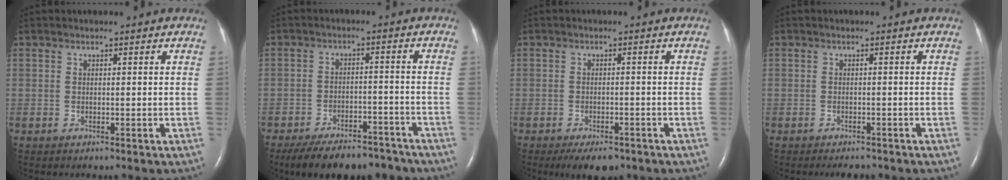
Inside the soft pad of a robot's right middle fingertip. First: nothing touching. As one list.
[{"total": 13.1, "force": [-10.9, 5.0, 5.2], "torque": [-0.081, 0.004, -0.157]}, {"total": 5.3, "force": [-3.9, 2.1, 2.9], "torque": [-0.040, -0.004, -0.056]}, {"total": 2.3, "force": [-2.0, 0.7, 0.9], "torque": [-0.014, -0.004, -0.023]}]